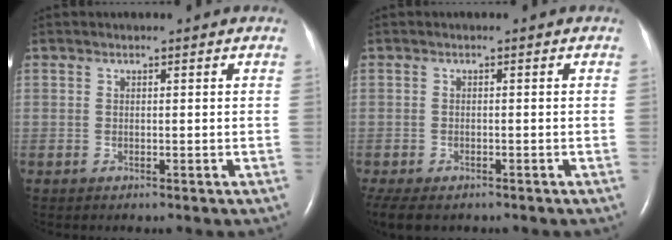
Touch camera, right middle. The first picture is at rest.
{"total": 9.1, "force": [-6.4, 4.5, 4.6], "torque": [-0.111, -0.014, -0.090]}